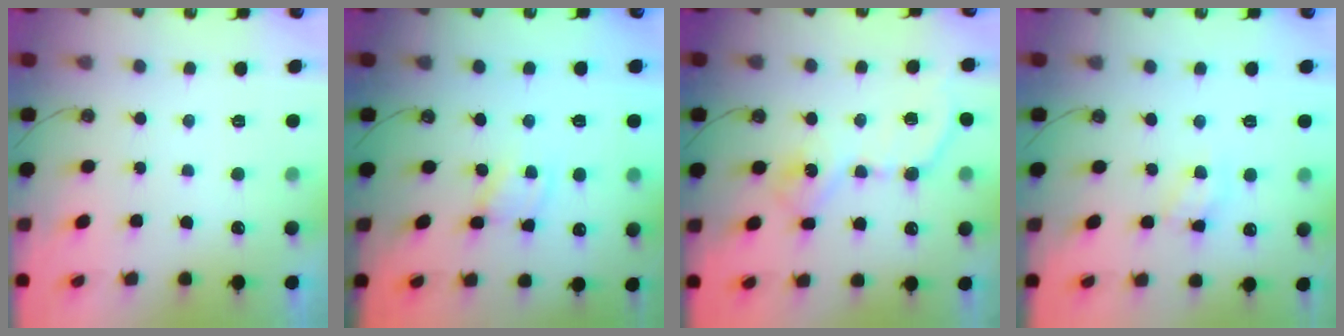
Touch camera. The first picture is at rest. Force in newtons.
{"total": 1.5, "press": 1.5, "slide": 0.1}
{"total": 11.7, "press": 11.7, "slide": 0.4}
{"total": 5.2, "press": 5.2, "slide": 0.4}